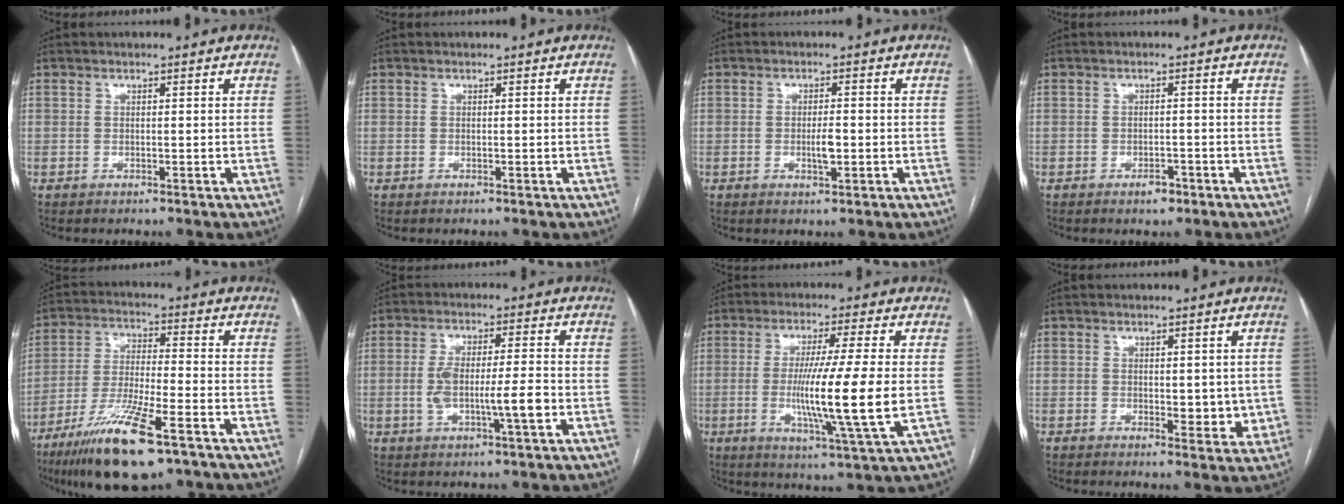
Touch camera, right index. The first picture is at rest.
{"total": 0.0}
{"total": 2.9, "force": [-0.5, 0.7, 2.7], "torque": [-0.049, -0.001, -0.006]}
{"total": 2.2, "force": [-1.5, 1.1, 1.3], "torque": [-0.016, 0.003, -0.018]}
{"total": 15.0, "force": [-9.1, 2.0, 11.7], "torque": [-0.235, -0.037, -0.163]}
{"total": 8.1, "force": [-1.6, 1.1, 7.9], "torque": [-0.145, 0.005, -0.025]}
{"total": 13.5, "force": [-1.2, -1.1, 13.4], "torque": [-0.246, -0.028, -0.027]}
{"total": 4.2, "force": [0.2, 2.2, 3.6], "torque": [-0.037, -0.010, 0.009]}